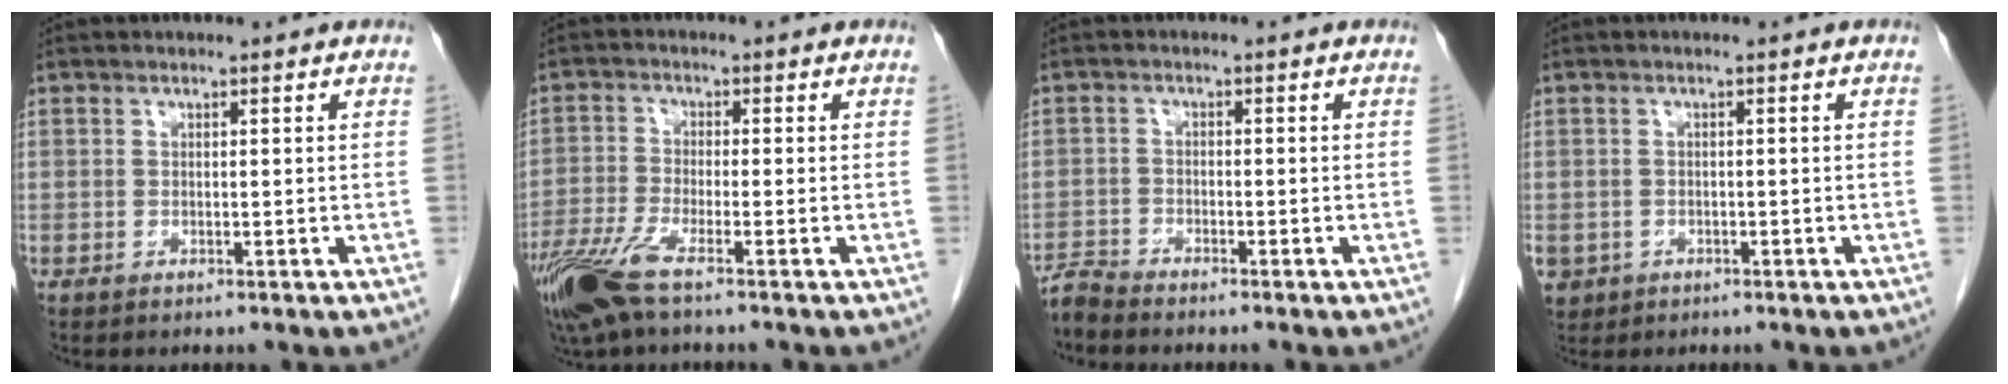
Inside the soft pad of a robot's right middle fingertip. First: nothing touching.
{"total": 7.2, "force": [-4.9, 0.7, 5.3], "torque": [-0.117, -0.017, -0.098]}
{"total": 2.5, "force": [-2.4, -0.5, -0.1], "torque": [0.007, -0.013, -0.049]}
{"total": 3.7, "force": [-1.7, 3.2, 0.8], "torque": [-0.012, 0.002, -0.023]}